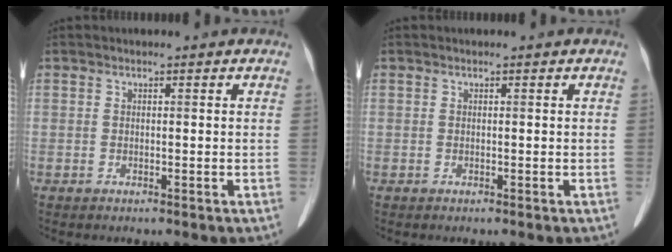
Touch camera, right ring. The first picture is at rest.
{"total": 0.0}